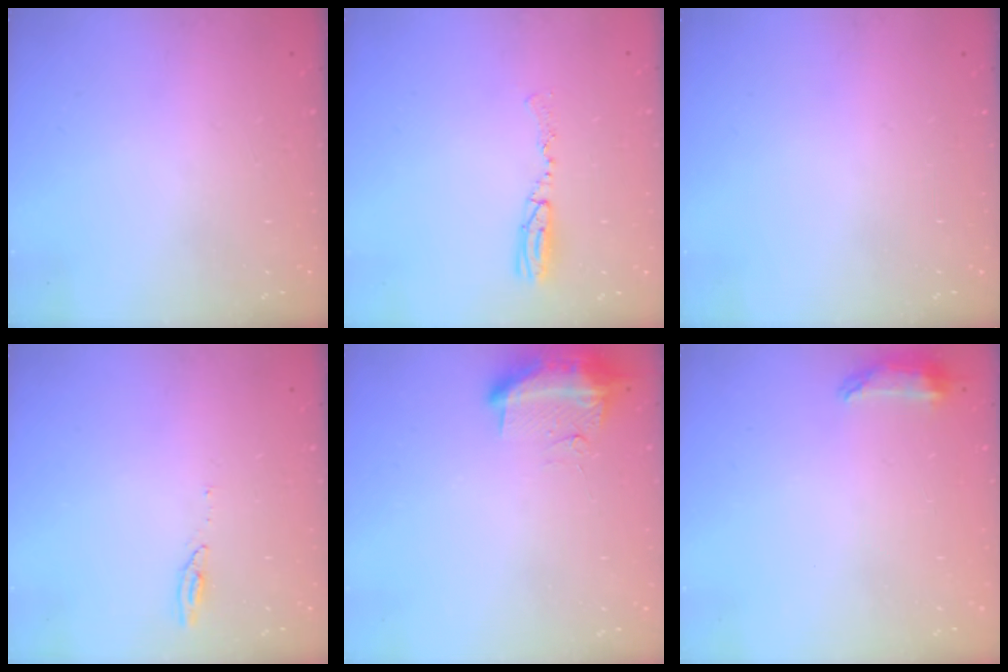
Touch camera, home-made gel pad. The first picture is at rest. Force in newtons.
{"total": 5.6, "press": 5.3, "slide": 1.9}
{"total": 0.0}
{"total": 3.3, "press": 3.3, "slide": 0.3}
{"total": 11.3, "press": 10.3, "slide": 4.7}
{"total": 6.6, "press": 6.6, "slide": 0.9}